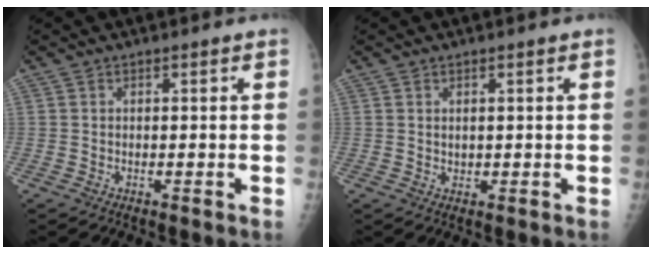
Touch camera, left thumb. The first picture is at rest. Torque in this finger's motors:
{"motor_torque": [-0.11, 0.16, 0.31, -0.06, 0.04]}